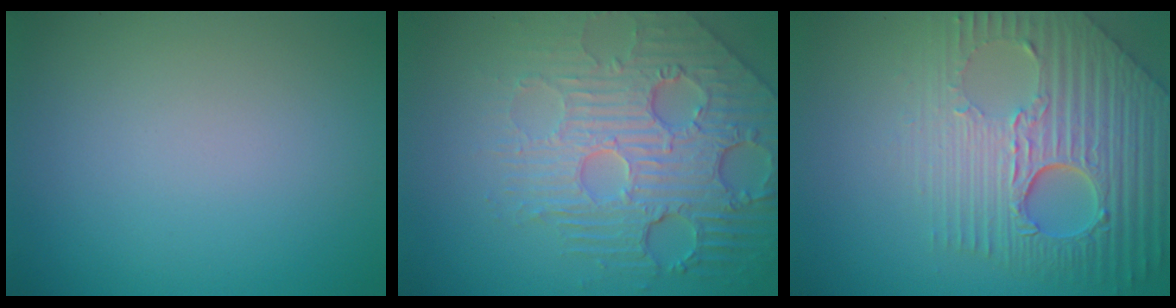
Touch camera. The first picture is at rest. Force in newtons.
{"total": 7.5, "press": 5.6, "slide": 5.0}
{"total": 9.0, "press": 6.2, "slide": 6.6}